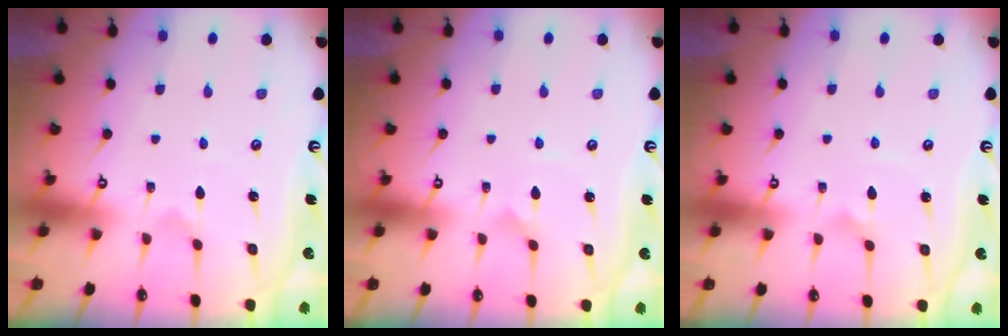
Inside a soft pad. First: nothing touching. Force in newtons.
{"total": 0.0}
{"total": 2.2, "press": 2.2, "slide": 0.1}